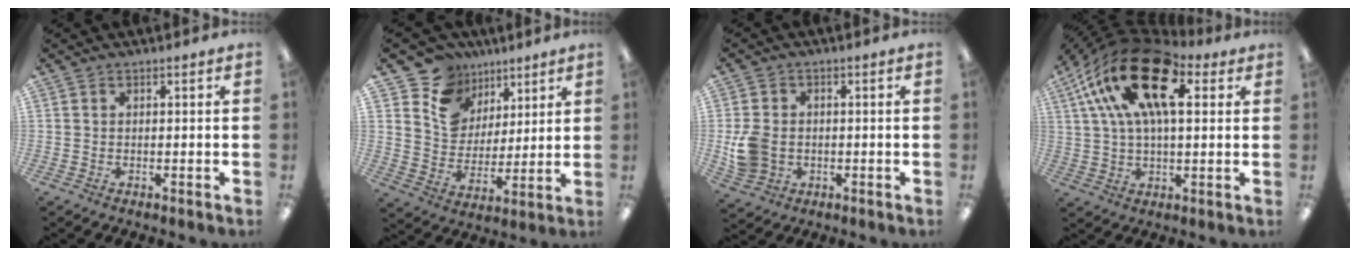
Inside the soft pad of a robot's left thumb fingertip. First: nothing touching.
{"total": 11.8, "force": [7.6, 8.9, 1.9], "torque": [-0.057, -0.061, 0.150]}
{"total": 7.8, "force": [-0.9, 6.5, 4.2], "torque": [-0.092, 0.010, -0.014]}
{"total": 22.5, "force": [9.0, 11.0, 17.5], "torque": [-0.333, -0.025, 0.145]}